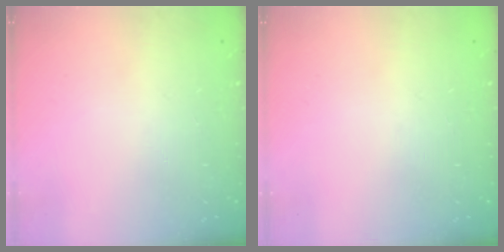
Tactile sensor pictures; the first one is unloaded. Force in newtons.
{"total": 0.0}